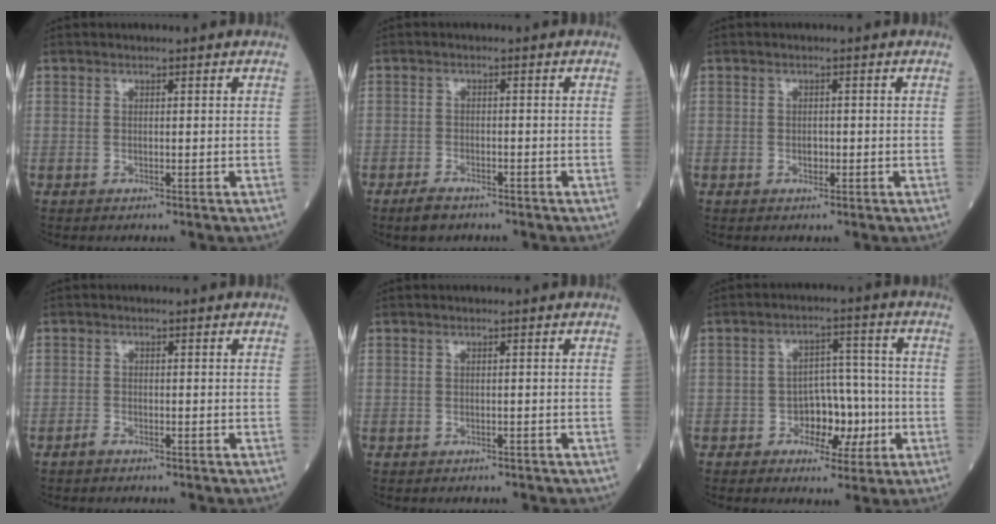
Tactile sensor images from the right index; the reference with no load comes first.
{"total": 3.1, "force": [-2.4, 1.2, 1.5], "torque": [-0.036, -0.003, -0.039]}
{"total": 1.0, "force": [-0.3, 0.7, 0.7], "torque": [-0.013, 0.001, -0.005]}
{"total": 1.1, "force": [-1.0, 0.3, 0.4], "torque": [-0.013, 0.000, -0.016]}
{"total": 2.8, "force": [-2.4, 1.1, 1.1], "torque": [-0.020, -0.004, -0.022]}
{"total": 6.9, "force": [-2.2, 4.3, 5.0], "torque": [-0.069, 0.017, -0.033]}